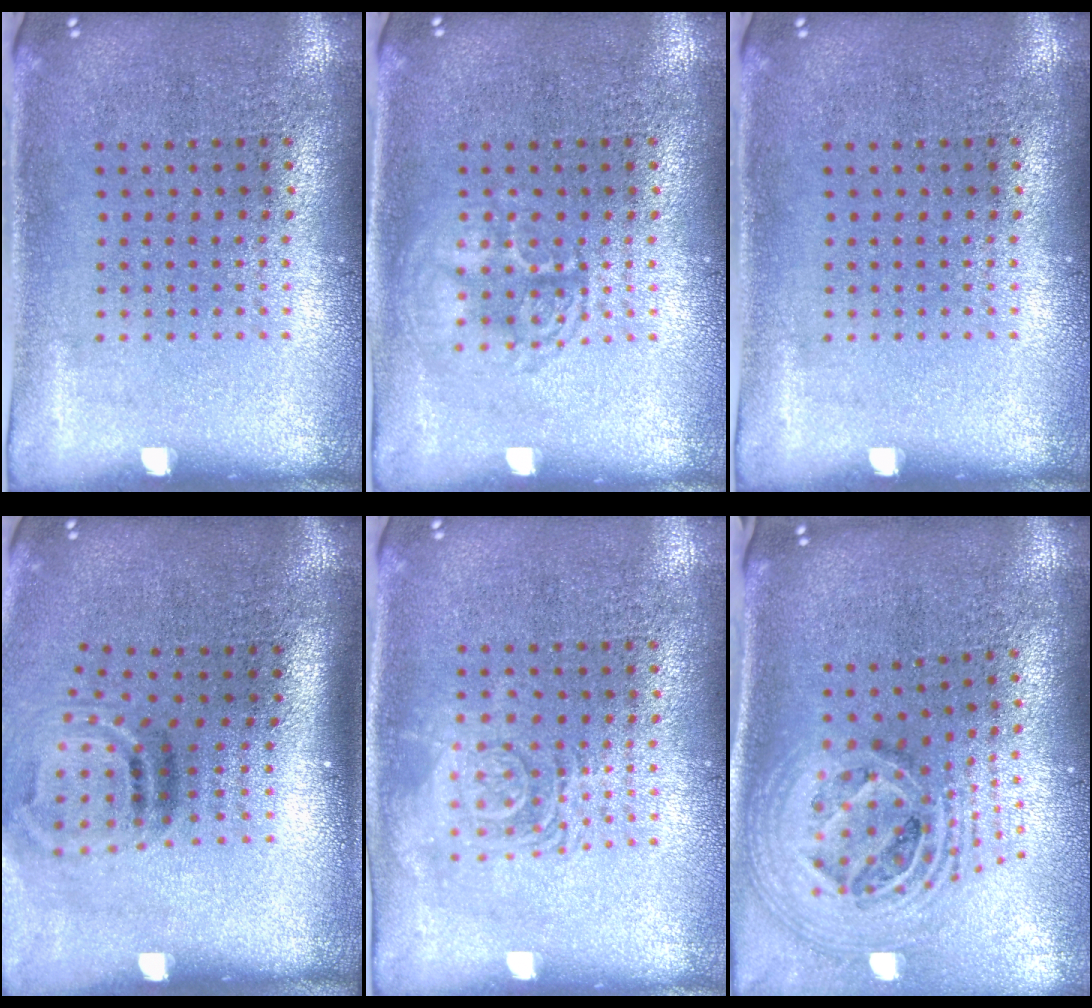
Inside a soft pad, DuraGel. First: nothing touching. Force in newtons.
{"total": 2.2, "press": 2.1, "slide": 0.4}
{"total": 0.0}
{"total": 2.0, "press": 1.3, "slide": 1.6}
{"total": 1.6, "press": 1.6, "slide": 0.3}
{"total": 2.7, "press": 1.9, "slide": 1.9}